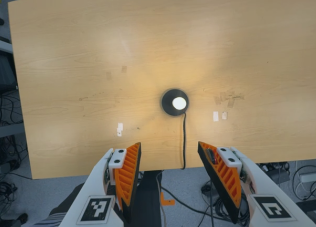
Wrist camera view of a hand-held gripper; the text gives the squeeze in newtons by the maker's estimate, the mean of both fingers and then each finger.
{"total": 0.0}